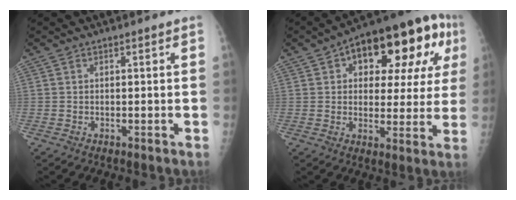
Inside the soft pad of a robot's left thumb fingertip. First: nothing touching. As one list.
[{"total": 20.6, "force": [7.4, 10.5, 16.1], "torque": [-0.171, 0.023, 0.096]}]